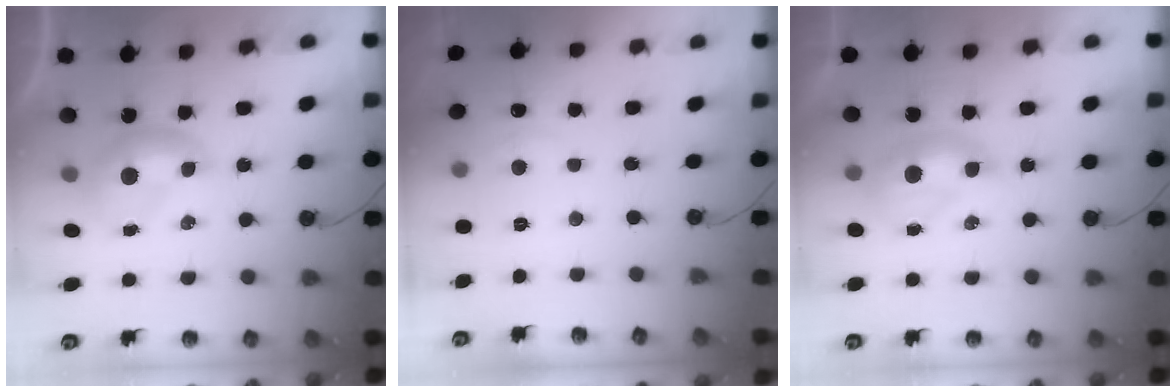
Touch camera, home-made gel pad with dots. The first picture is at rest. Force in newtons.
{"total": 2.9, "press": 2.9, "slide": 0.5}
{"total": 1.5, "press": 1.4, "slide": 0.6}